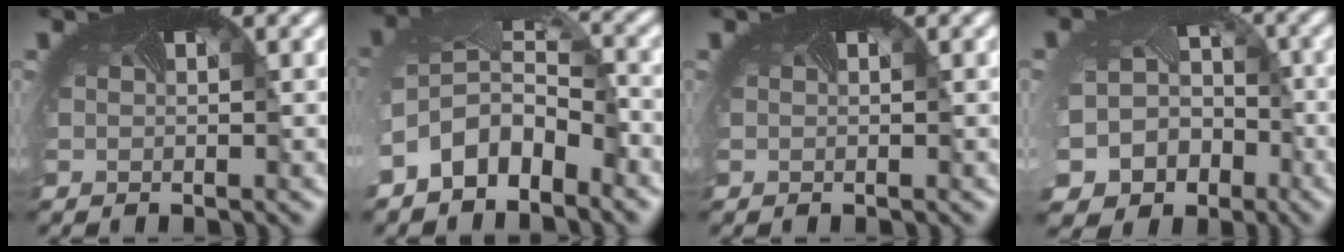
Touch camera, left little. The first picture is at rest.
{"total": 6.4, "force": [-3.6, 3.7, 3.8], "torque": [-0.091, -0.006, -0.072]}
{"total": 0.0}
{"total": 9.0, "force": [-4.9, 7.3, 2.0], "torque": [-0.048, -0.047, -0.069]}